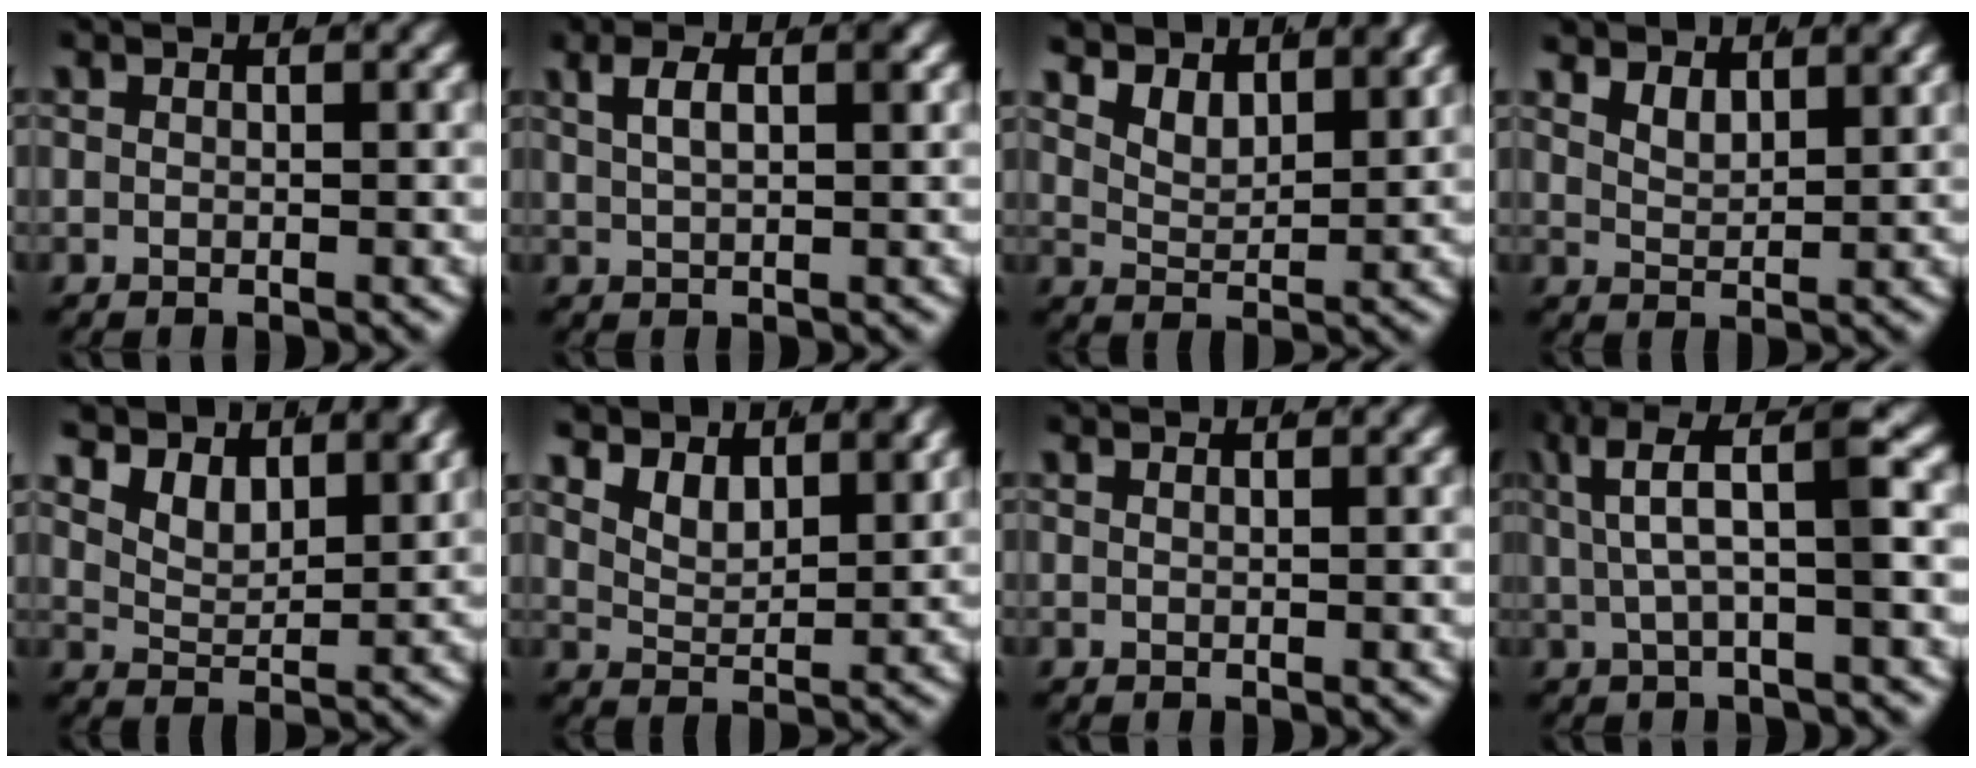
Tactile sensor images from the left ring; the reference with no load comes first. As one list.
[{"total": 2.4, "force": [1.1, 0.4, 2.0], "torque": [-0.031, 0.000, 0.027]}, {"total": 4.4, "force": [2.7, 2.4, 2.5], "torque": [-0.062, -0.014, 0.050]}, {"total": 2.9, "force": [2.0, 1.2, 1.7], "torque": [-0.043, -0.017, 0.046]}, {"total": 4.8, "force": [2.8, 2.7, 2.9], "torque": [-0.066, -0.015, 0.052]}, {"total": 4.3, "force": [2.5, 2.4, 2.6], "torque": [-0.064, -0.015, 0.049]}, {"total": 0.6, "force": [0.4, -0.5, 0.2], "torque": [0.003, -0.002, 0.010]}, {"total": 6.2, "force": [1.8, 2.0, 5.5], "torque": [-0.089, 0.019, 0.021]}]